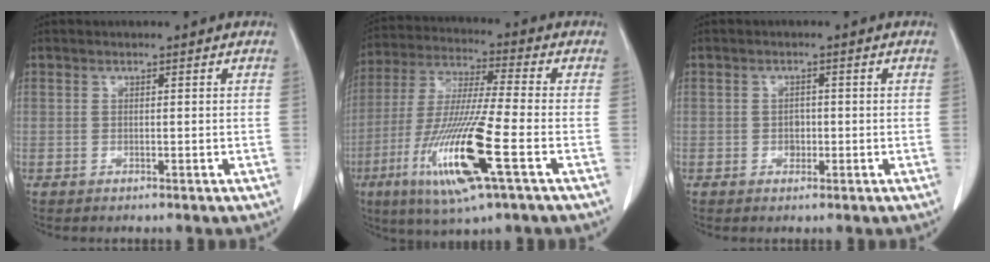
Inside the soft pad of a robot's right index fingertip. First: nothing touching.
{"total": 16.8, "force": [-6.2, 0.7, 15.6], "torque": [-0.323, -0.027, -0.115]}
{"total": 1.6, "force": [-0.3, 1.3, 0.9], "torque": [-0.012, 0.004, -0.003]}